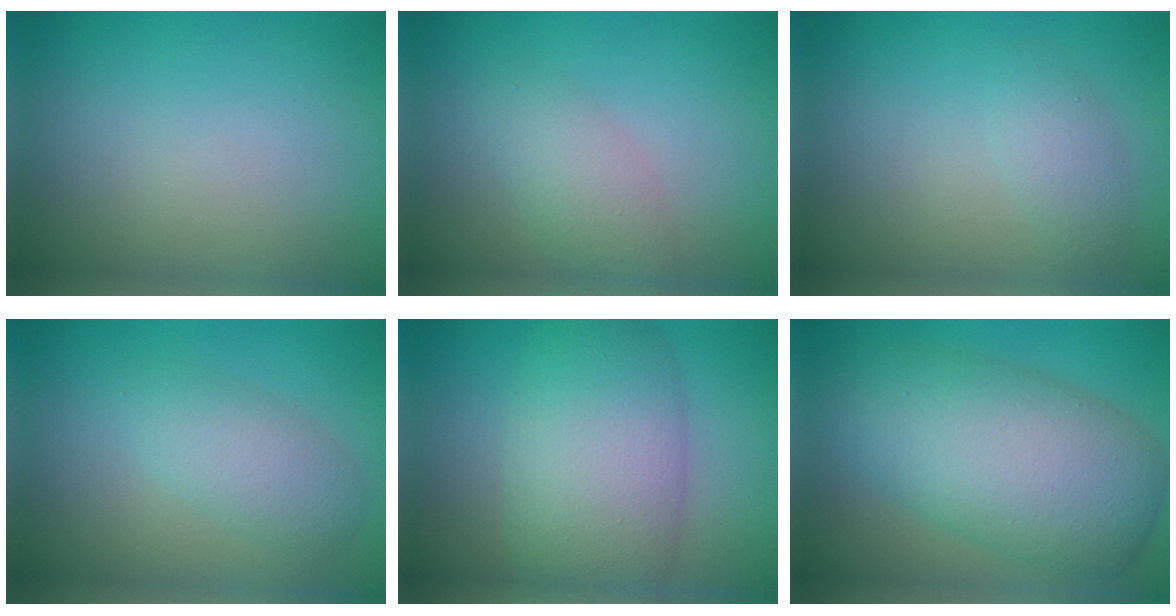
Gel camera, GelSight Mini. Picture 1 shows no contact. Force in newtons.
{"total": 2.7, "press": 2.7, "slide": 0.1}
{"total": 1.7, "press": 1.7, "slide": 0.1}
{"total": 3.1, "press": 3.1, "slide": 0.2}
{"total": 8.3, "press": 8.3, "slide": 0.4}
{"total": 10.4, "press": 10.4, "slide": 0.4}